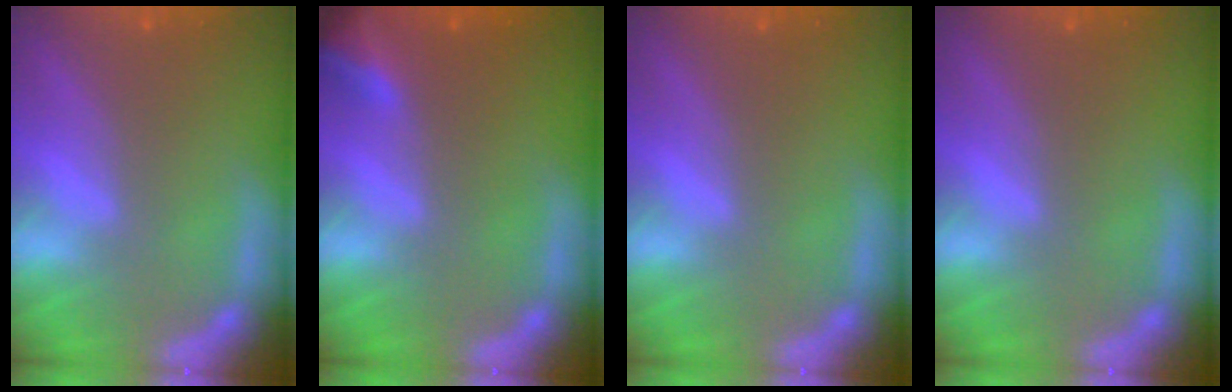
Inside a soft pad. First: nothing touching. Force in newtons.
{"total": 3.5}
{"total": 0.0}
{"total": 0.0}